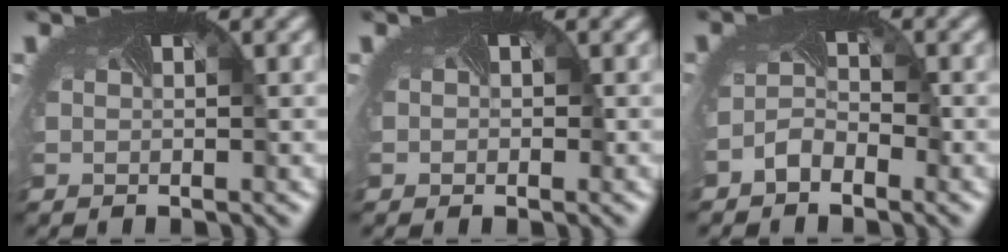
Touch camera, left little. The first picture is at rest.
{"total": 0.6, "force": [0.0, 0.6, 0.1], "torque": [-0.003, -0.006, 0.003]}
{"total": 1.9, "force": [-1.8, 0.6, 0.0], "torque": [-0.018, -0.004, -0.032]}